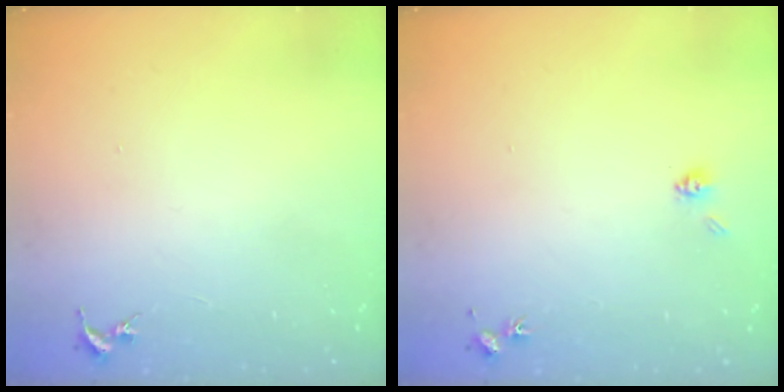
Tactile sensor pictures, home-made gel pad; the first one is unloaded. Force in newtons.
{"total": 4.0, "press": 3.8, "slide": 1.4}